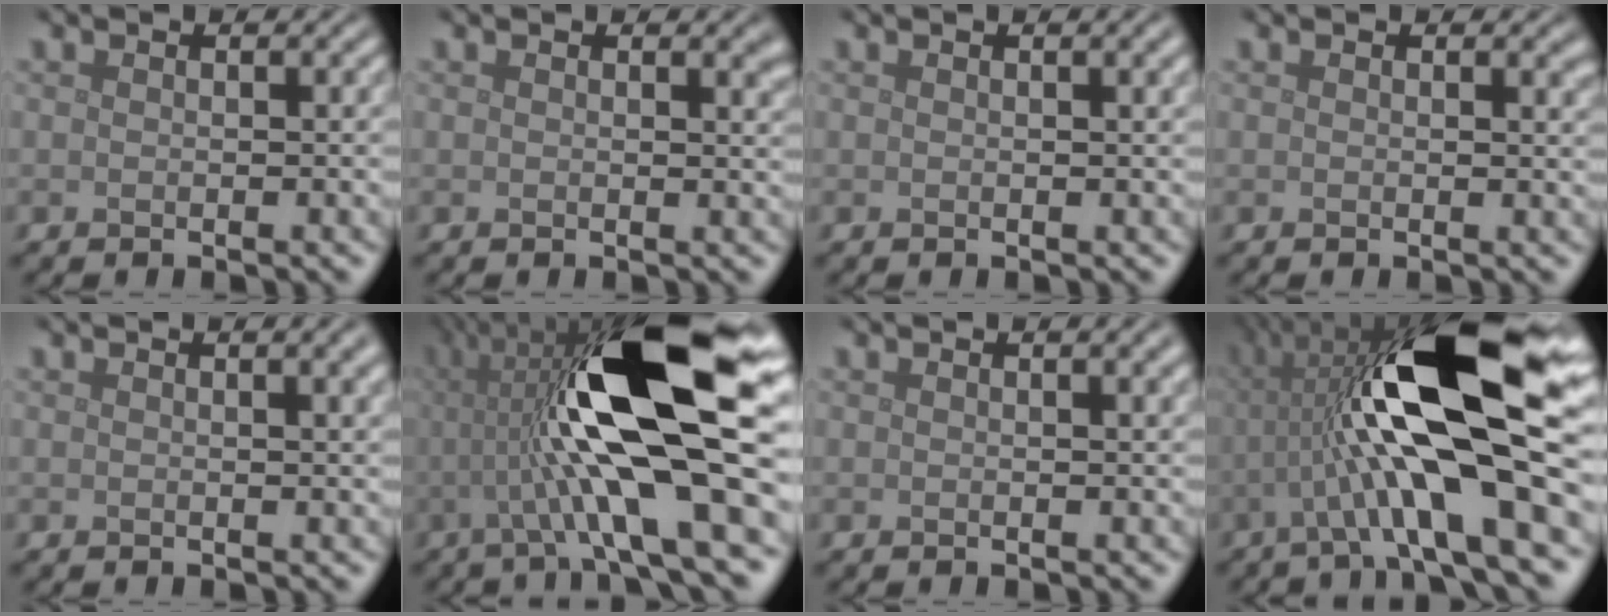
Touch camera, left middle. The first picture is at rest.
{"total": 1.1, "force": [0.8, 0.3, 0.7], "torque": [-0.005, -0.001, 0.013]}
{"total": 1.4, "force": [0.7, 0.4, 1.2], "torque": [-0.013, 0.005, 0.011]}
{"total": 0.8, "force": [0.6, 0.2, 0.4], "torque": [-0.003, -0.004, 0.010]}
{"total": 2.8, "force": [1.4, 1.0, 2.2], "torque": [-0.014, 0.005, 0.017]}
{"total": 15.6, "force": [1.2, 3.7, 15.1], "torque": [-0.242, 0.014, 0.019]}
{"total": 1.9, "force": [1.0, 0.6, 1.5], "torque": [-0.012, 0.005, 0.011]}
{"total": 14.4, "force": [0.4, 3.6, 13.9], "torque": [-0.237, 0.019, 0.004]}